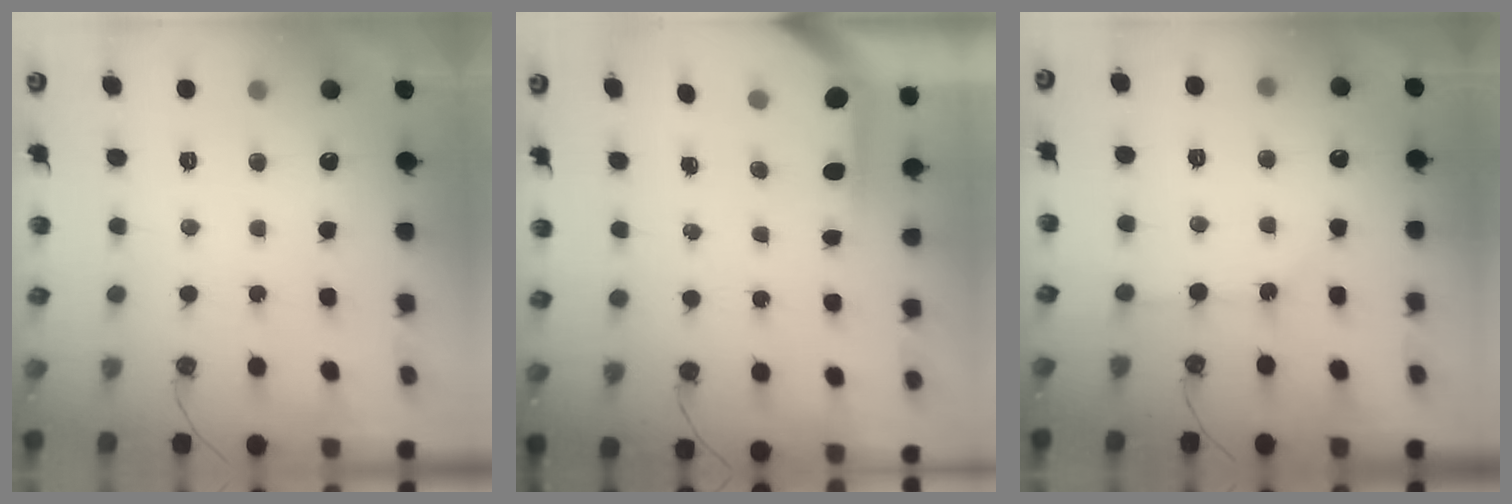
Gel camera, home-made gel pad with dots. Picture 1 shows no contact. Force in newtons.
{"total": 4.0, "press": 4.0, "slide": 0.3}
{"total": 2.1, "press": 2.1, "slide": 0.4}